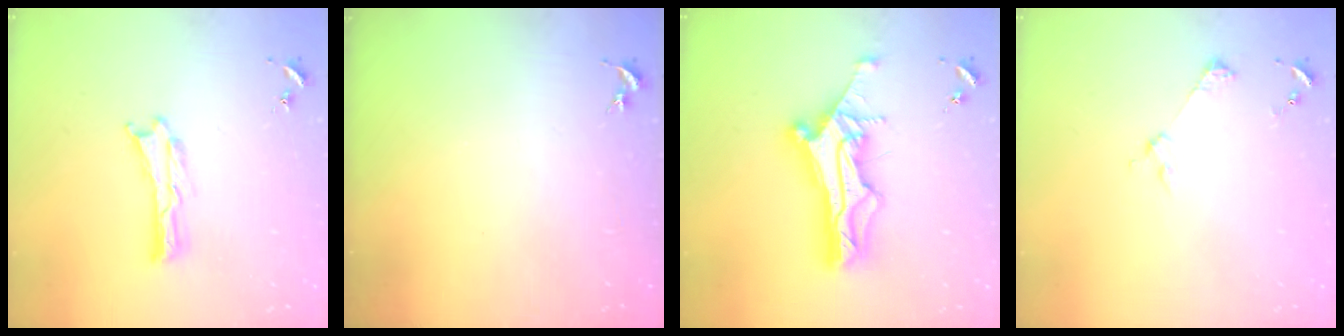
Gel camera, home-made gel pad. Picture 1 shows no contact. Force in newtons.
{"total": 0.0}
{"total": 12.6, "press": 12.6, "slide": 1.0}
{"total": 2.5, "press": 2.5, "slide": 0.2}